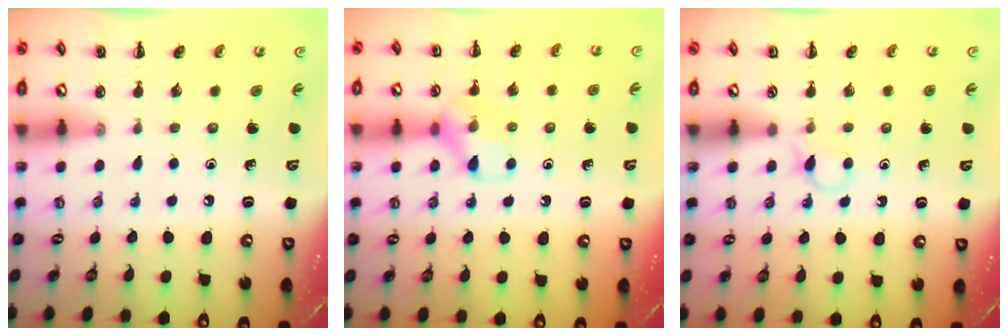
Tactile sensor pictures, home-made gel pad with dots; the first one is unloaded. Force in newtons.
{"total": 10.2, "press": 10.2, "slide": 0.7}
{"total": 2.8, "press": 2.7, "slide": 0.8}